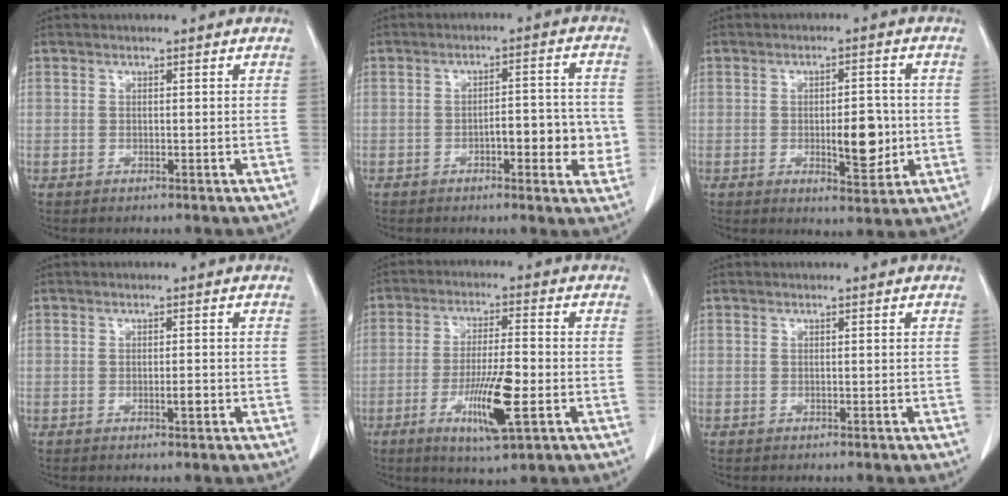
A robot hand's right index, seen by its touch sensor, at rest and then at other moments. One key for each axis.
{"total": 7.2, "fx": -1.9, "fy": 2.3, "fz": 6.5, "tx": -0.078, "ty": 0.016, "tz": -0.023}
{"total": 7.0, "fx": -1.0, "fy": 2.5, "fz": 6.4, "tx": -0.088, "ty": -0.004, "tz": -0.007}
{"total": 1.3, "fx": -0.4, "fy": 0.2, "fz": 1.2, "tx": -0.020, "ty": -0.001, "tz": -0.007}
{"total": 10.0, "fx": -3.5, "fy": 1.1, "fz": 9.3, "tx": -0.169, "ty": -0.016, "tz": -0.059}
{"total": 0.0}